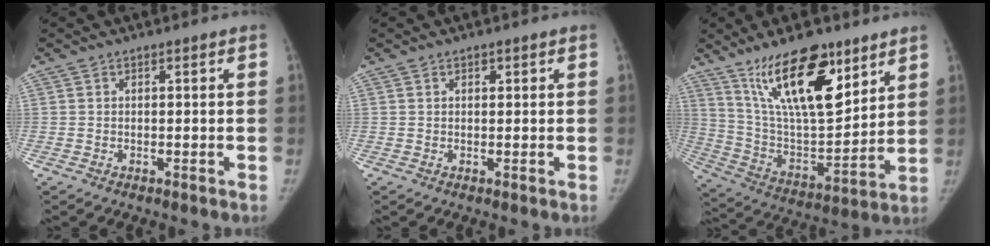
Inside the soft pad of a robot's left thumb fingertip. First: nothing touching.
{"total": 0.8, "force": [0.4, 0.6, 0.4], "torque": [-0.001, -0.001, 0.006]}
{"total": 21.3, "force": [13.0, 8.1, 14.8], "torque": [-0.216, -0.065, 0.243]}